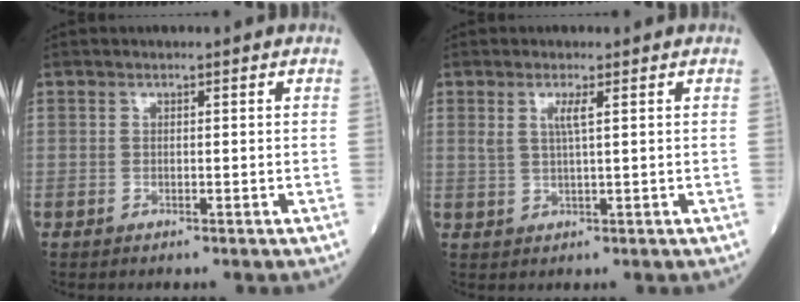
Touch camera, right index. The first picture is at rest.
{"total": 2.5, "force": [1.0, 0.0, 2.3], "torque": [-0.052, 0.000, 0.022]}